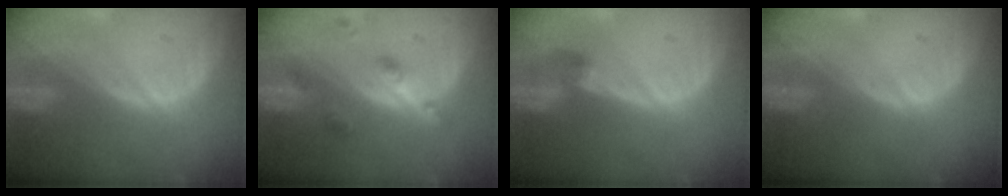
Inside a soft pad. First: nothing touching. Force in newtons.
{"total": 4.8, "press": 4.3, "slide": 2.0}
{"total": 2.9, "press": 2.6, "slide": 1.2}
{"total": 0.0}